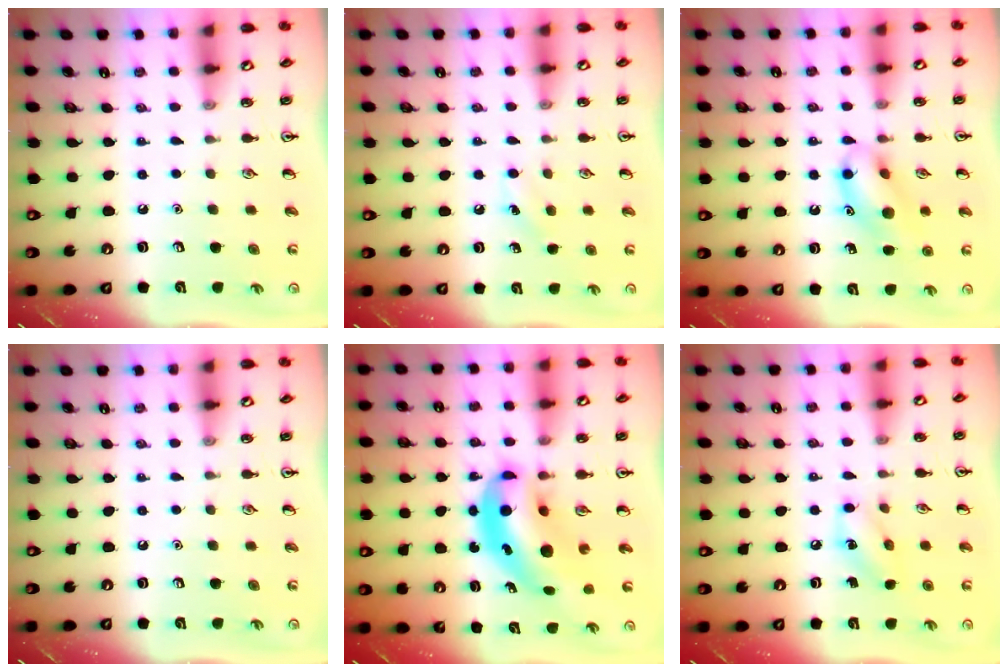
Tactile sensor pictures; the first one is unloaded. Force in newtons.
{"total": 4.9, "press": 4.6, "slide": 1.6}
{"total": 12.8, "press": 12.8, "slide": 1.1}
{"total": 0.0}
{"total": 10.9, "press": 10.3, "slide": 3.5}
{"total": 6.8, "press": 6.7, "slide": 0.9}